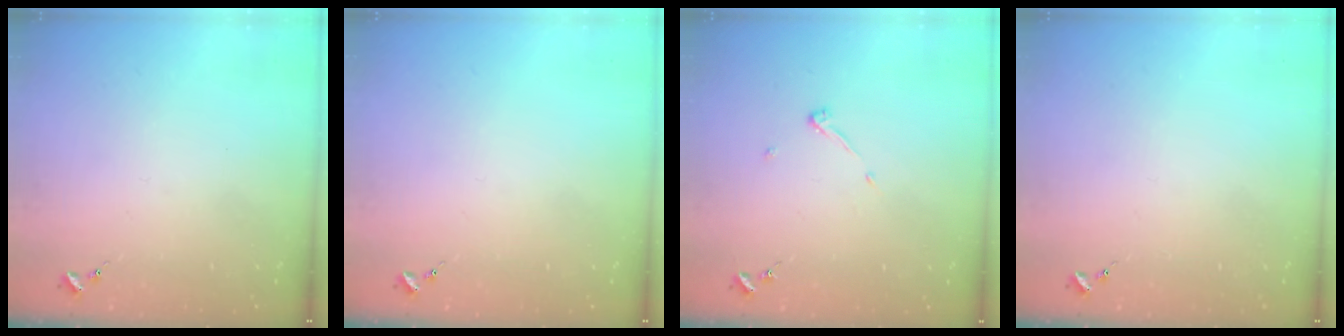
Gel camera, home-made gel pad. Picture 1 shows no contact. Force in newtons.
{"total": 0.0}
{"total": 3.6, "press": 3.6, "slide": 0.4}
{"total": 0.0}